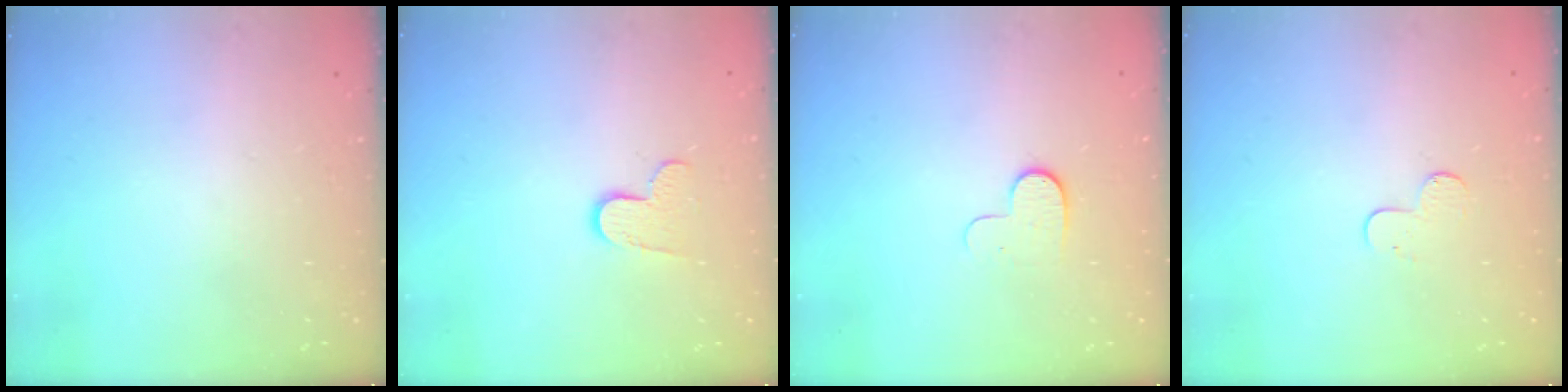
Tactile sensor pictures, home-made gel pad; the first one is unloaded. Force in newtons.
{"total": 7.2, "press": 7.2, "slide": 0.4}
{"total": 5.4, "press": 5.3, "slide": 1.2}
{"total": 4.9, "press": 4.9, "slide": 0.5}